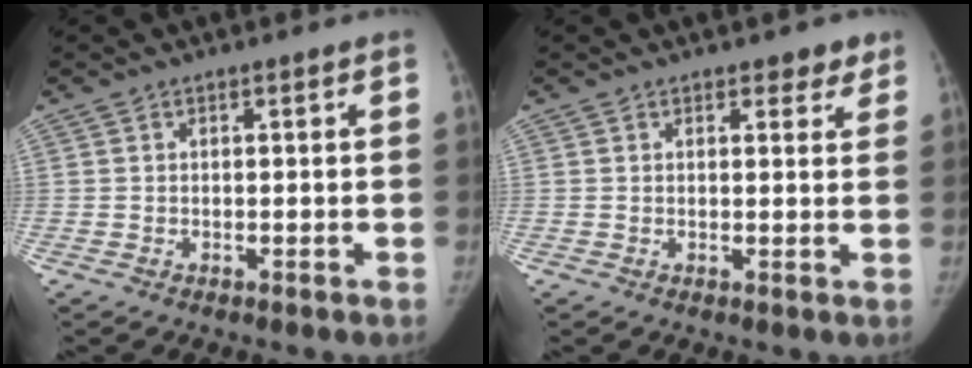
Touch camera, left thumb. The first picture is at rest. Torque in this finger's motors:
{"motor_torque": [-0.02, -0.05, 0.18, 0.08, -0.01]}